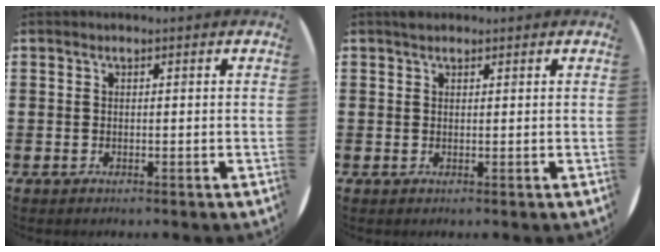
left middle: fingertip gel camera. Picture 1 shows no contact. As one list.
[{"total": 0.9, "force": [0.8, 0.4, 0.1], "torque": [0.004, -0.001, 0.014]}]